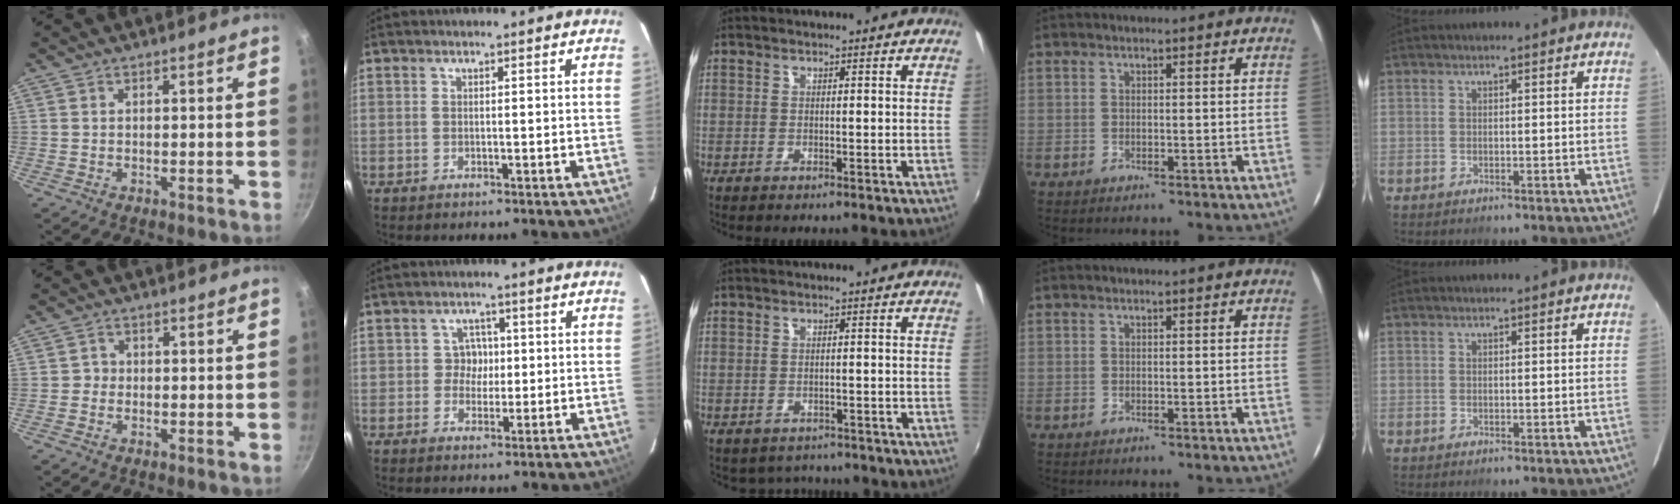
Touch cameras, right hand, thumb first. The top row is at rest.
{"thumb": {"total": 1.4, "force": [-0.4, 1.3, 0.2], "torque": [0.007, 0.003, -0.011]}, "index": {"total": 3.1, "force": [-0.1, 3.1, 0.2], "torque": [0.004, 0.016, -0.004]}, "middle": {"total": 3.5, "force": [-3.0, 1.8, 0.3], "torque": [-0.012, -0.012, -0.041]}}